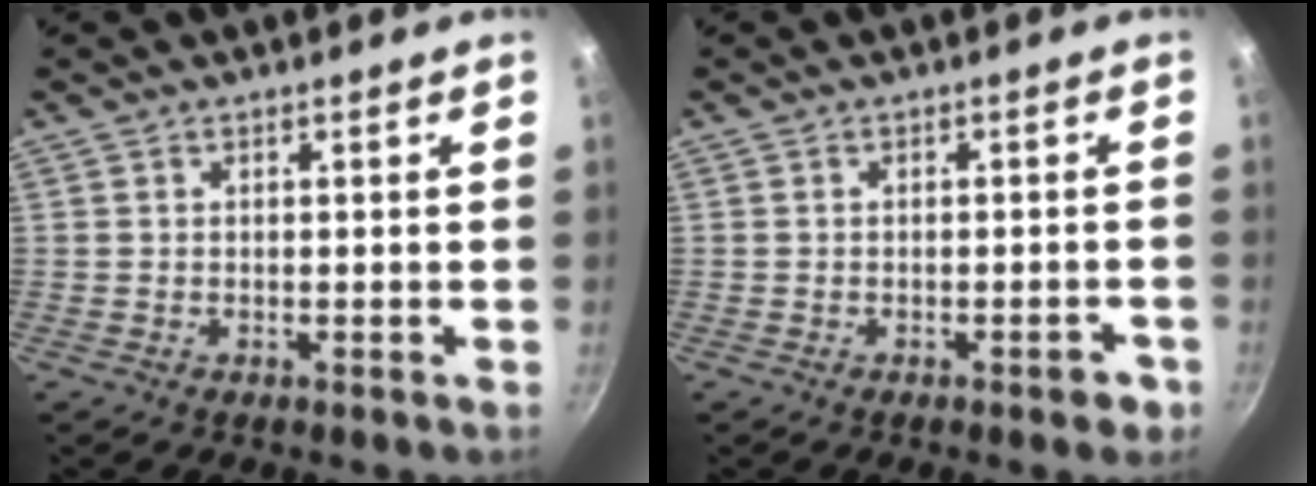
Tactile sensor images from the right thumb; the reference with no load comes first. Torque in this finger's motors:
{"motor_torque": [0.67, 0.00, -0.27, 0.13, 0.12]}